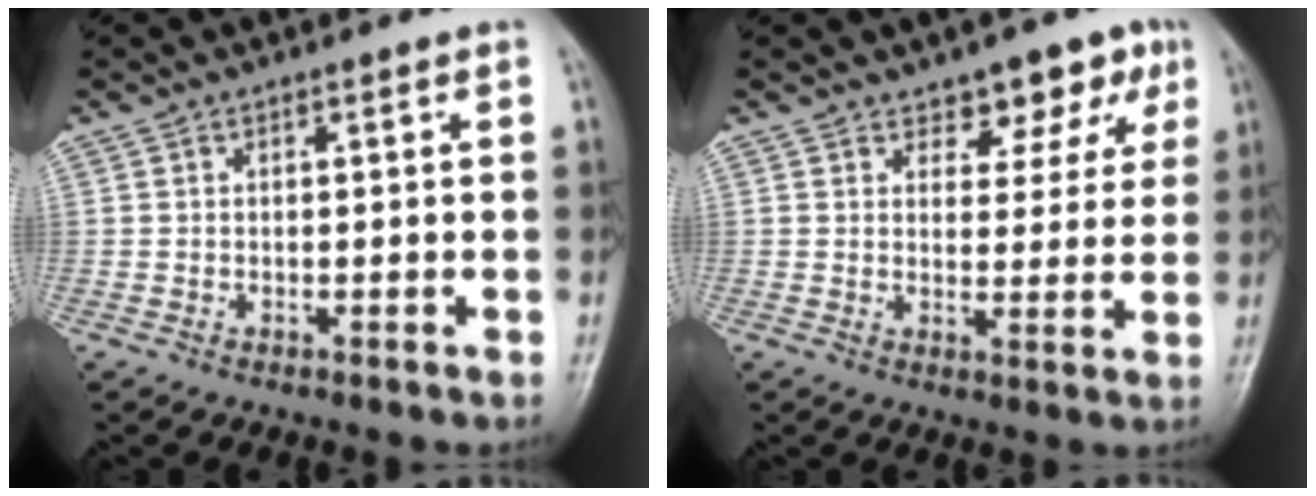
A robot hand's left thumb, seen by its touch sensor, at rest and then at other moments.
{"total": 7.2, "force": [4.5, 4.2, 3.8], "torque": [-0.007, -0.021, 0.059]}